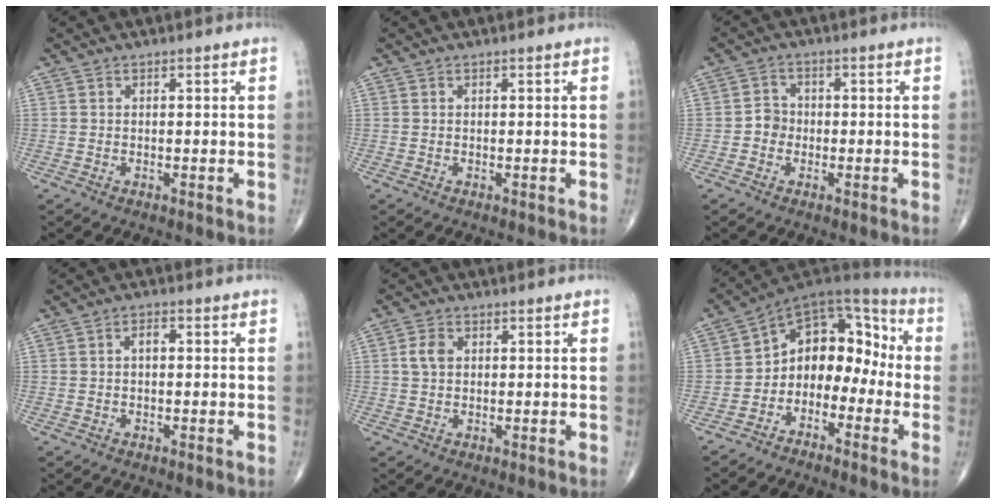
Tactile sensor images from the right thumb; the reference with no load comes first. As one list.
[{"total": 0.0}, {"total": 3.1, "force": [-0.8, 2.8, 1.1], "torque": [-0.002, 0.009, -0.023]}, {"total": 2.1, "force": [0.2, 1.2, 1.8], "torque": [-0.027, 0.007, 0.002]}, {"total": 3.2, "force": [0.6, 2.3, 2.2], "torque": [-0.043, 0.004, 0.010]}, {"total": 12.9, "force": [-2.9, 9.3, 8.4], "torque": [-0.077, 0.079, -0.064]}]